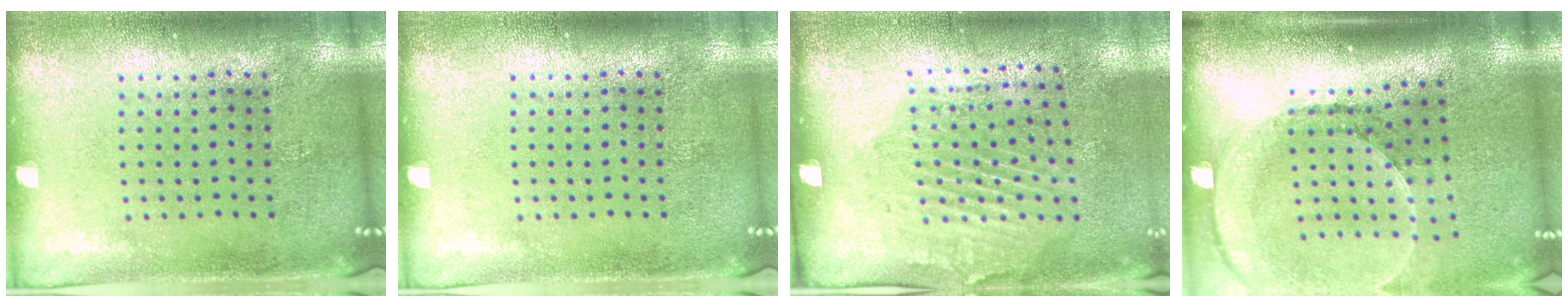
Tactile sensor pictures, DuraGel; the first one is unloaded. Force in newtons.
{"total": 0.0}
{"total": 2.0, "press": 1.1, "slide": 1.7}
{"total": 2.6, "press": 1.9, "slide": 1.8}